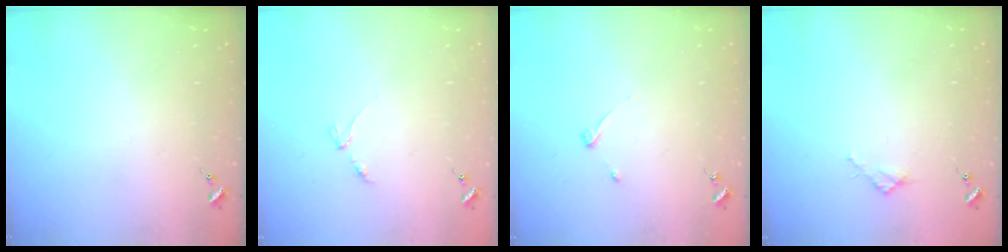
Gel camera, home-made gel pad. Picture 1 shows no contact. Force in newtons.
{"total": 3.2, "press": 3.1, "slide": 0.5}
{"total": 3.3, "press": 3.2, "slide": 0.6}
{"total": 2.7, "press": 2.7, "slide": 0.3}